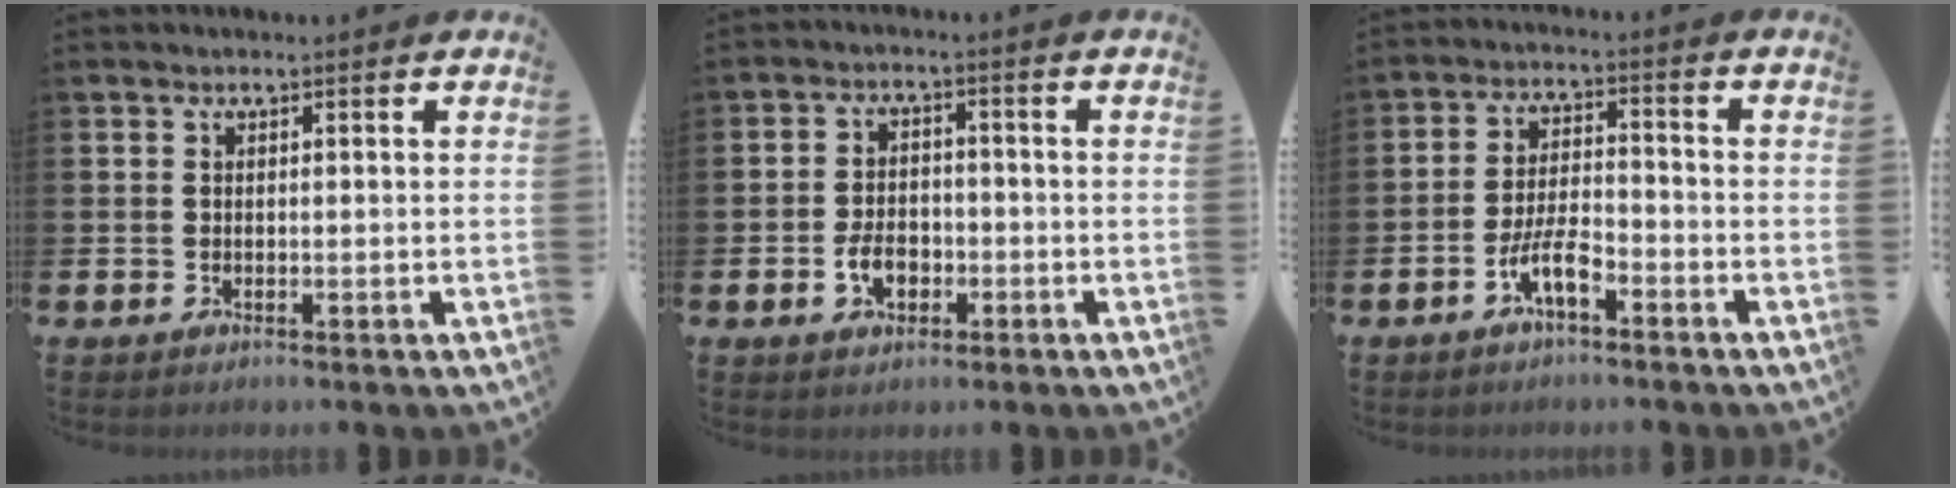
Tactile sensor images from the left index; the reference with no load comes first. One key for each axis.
{"total": 4.0, "fx": -1.5, "fy": 2.7, "fz": 2.5, "tx": -0.032, "ty": -0.001, "tz": -0.032}
{"total": 5.0, "fx": -2.9, "fy": 1.5, "fz": 3.8, "tx": -0.084, "ty": 0.005, "tz": -0.059}